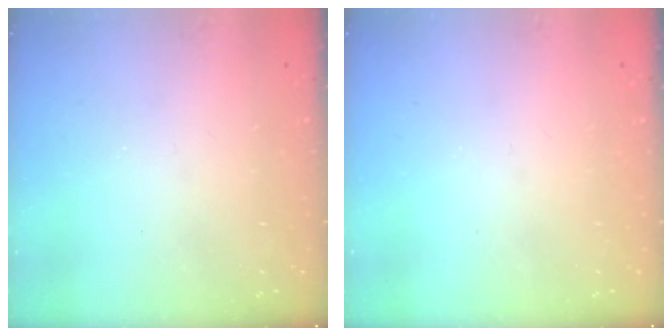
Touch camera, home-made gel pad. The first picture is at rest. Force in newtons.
{"total": 0.0}